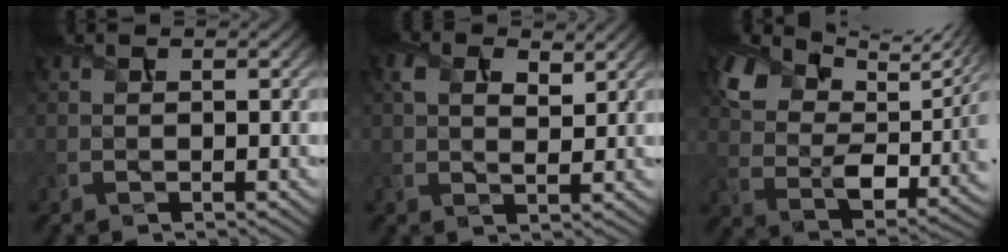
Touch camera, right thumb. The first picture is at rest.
{"total": 4.3, "force": [2.1, 2.1, 3.1], "torque": [-0.068, 0.000, 0.040]}
{"total": 11.9, "force": [8.1, 5.6, 6.7], "torque": [-0.161, 0.005, 0.154]}